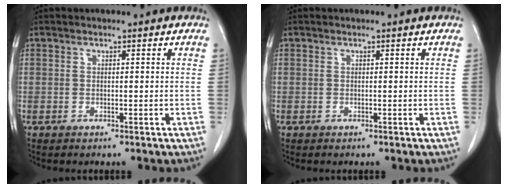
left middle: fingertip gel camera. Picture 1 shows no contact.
{"total": 0.0}